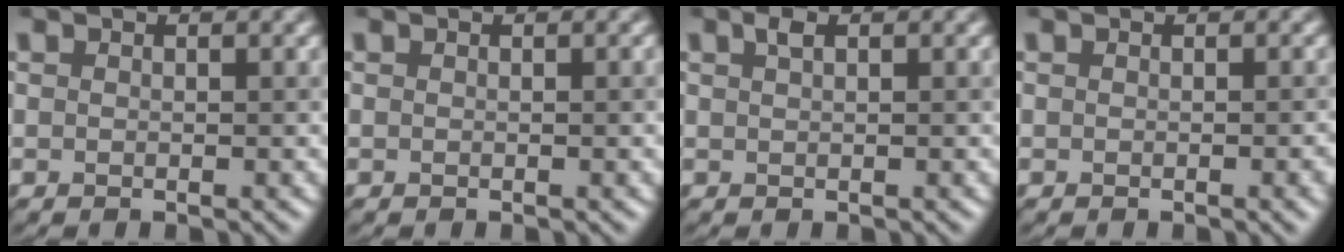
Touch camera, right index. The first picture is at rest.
{"total": 0.9, "force": [0.0, 0.2, 0.9], "torque": [-0.008, 0.003, -0.001]}
{"total": 1.0, "force": [0.6, 0.3, 0.8], "torque": [-0.016, 0.004, 0.011]}
{"total": 1.5, "force": [-0.3, 0.4, 1.5], "torque": [-0.014, -0.001, -0.004]}